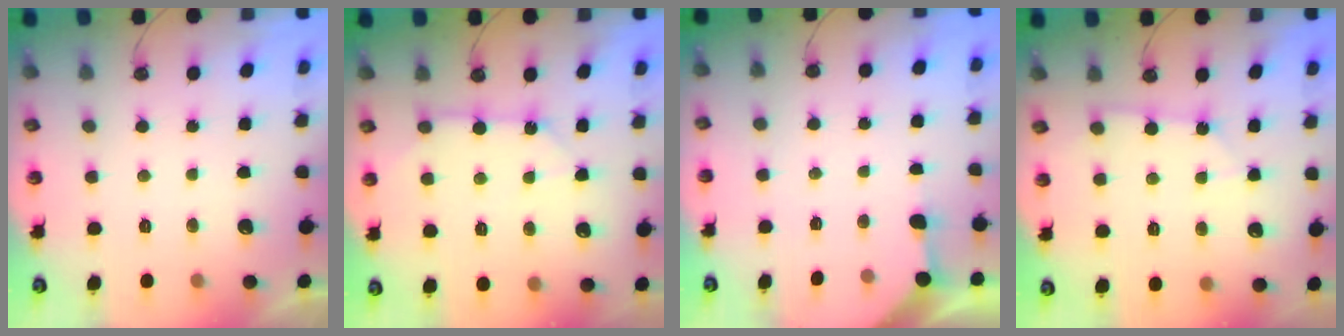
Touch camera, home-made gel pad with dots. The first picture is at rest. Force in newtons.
{"total": 9.4, "press": 9.4, "slide": 0.6}
{"total": 2.4, "press": 2.3, "slide": 0.3}
{"total": 2.5, "press": 2.5, "slide": 0.3}